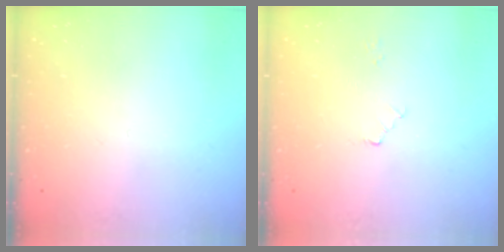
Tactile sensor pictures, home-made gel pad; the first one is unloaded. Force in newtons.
{"total": 2.0, "press": 2.0, "slide": 0.3}